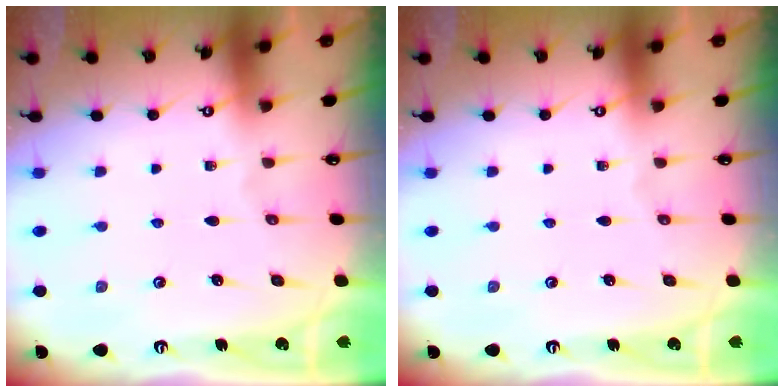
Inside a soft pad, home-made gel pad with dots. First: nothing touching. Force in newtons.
{"total": 0.0}